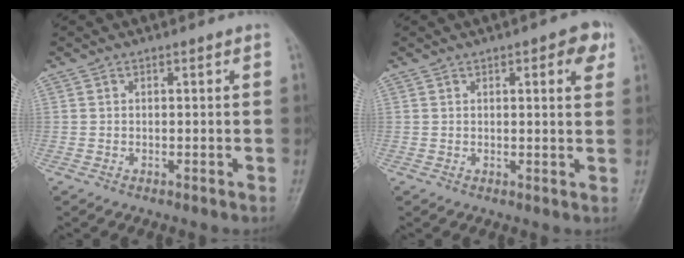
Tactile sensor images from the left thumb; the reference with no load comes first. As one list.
[{"total": 4.8, "force": [2.1, 1.6, 4.0], "torque": [-0.036, -0.004, 0.021]}]